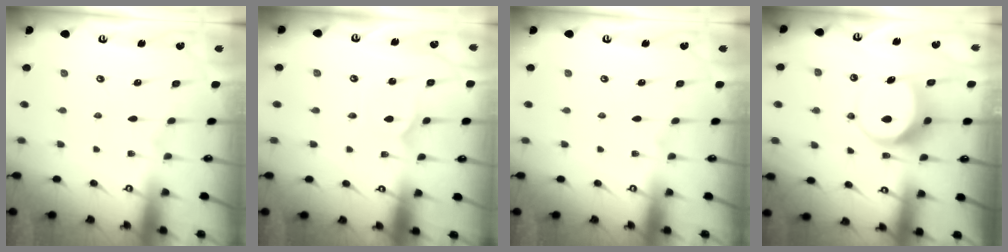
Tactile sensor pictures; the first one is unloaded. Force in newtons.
{"total": 1.4, "press": 1.3, "slide": 0.1}
{"total": 0.0}
{"total": 8.0, "press": 8.0, "slide": 0.7}